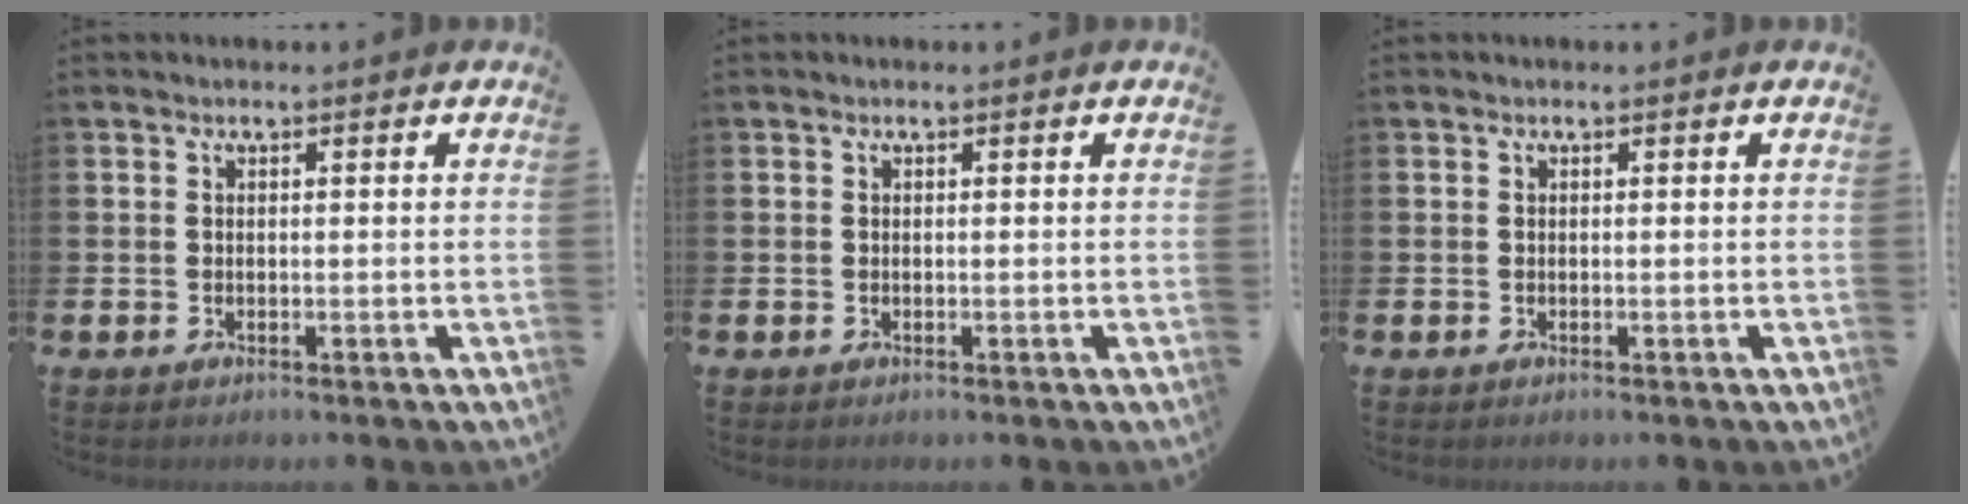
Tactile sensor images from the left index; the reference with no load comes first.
{"total": 0.0}
{"total": 0.0}